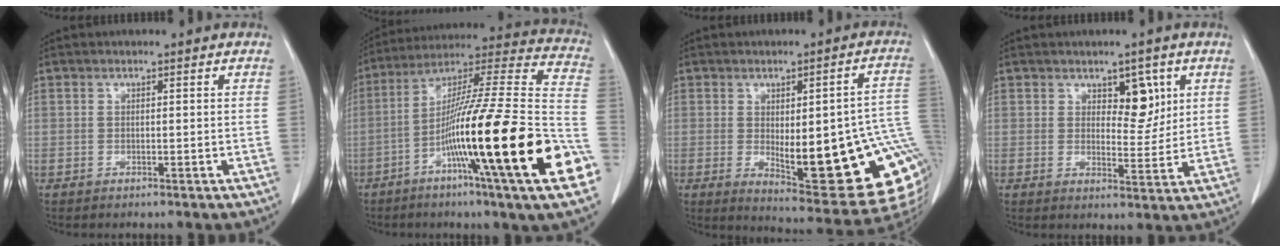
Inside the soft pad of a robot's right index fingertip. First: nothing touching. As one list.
[{"total": 31.9, "force": [-10.1, 1.0, 30.2], "torque": [-0.413, -0.029, -0.178]}, {"total": 21.9, "force": [-2.3, 5.6, 21.0], "torque": [-0.187, 0.006, -0.004]}, {"total": 5.0, "force": [2.4, 2.5, 3.6], "torque": [-0.043, -0.002, 0.037]}]